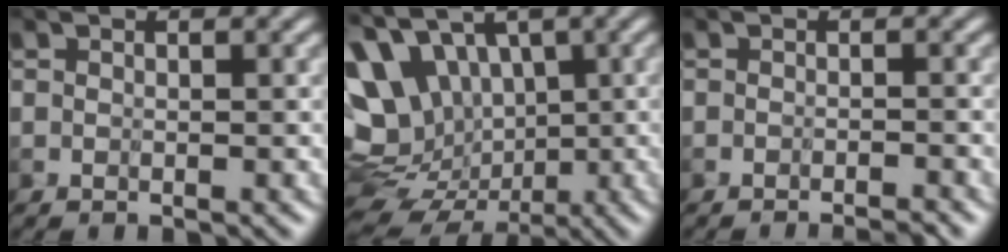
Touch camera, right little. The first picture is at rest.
{"total": 13.7, "force": [0.2, 10.4, 9.0], "torque": [-0.170, 0.007, 0.009]}
{"total": 2.6, "force": [-2.5, -0.7, -0.1], "torque": [0.016, -0.001, -0.038]}